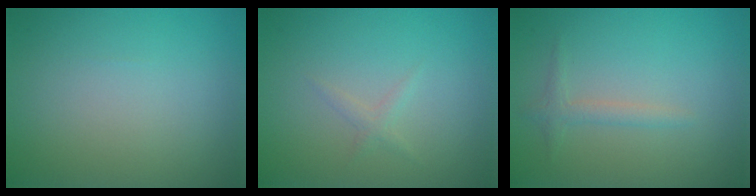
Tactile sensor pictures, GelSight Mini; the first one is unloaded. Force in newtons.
{"total": 0.8, "press": 0.8, "slide": 0.0}
{"total": 1.3, "press": 1.3, "slide": 0.0}